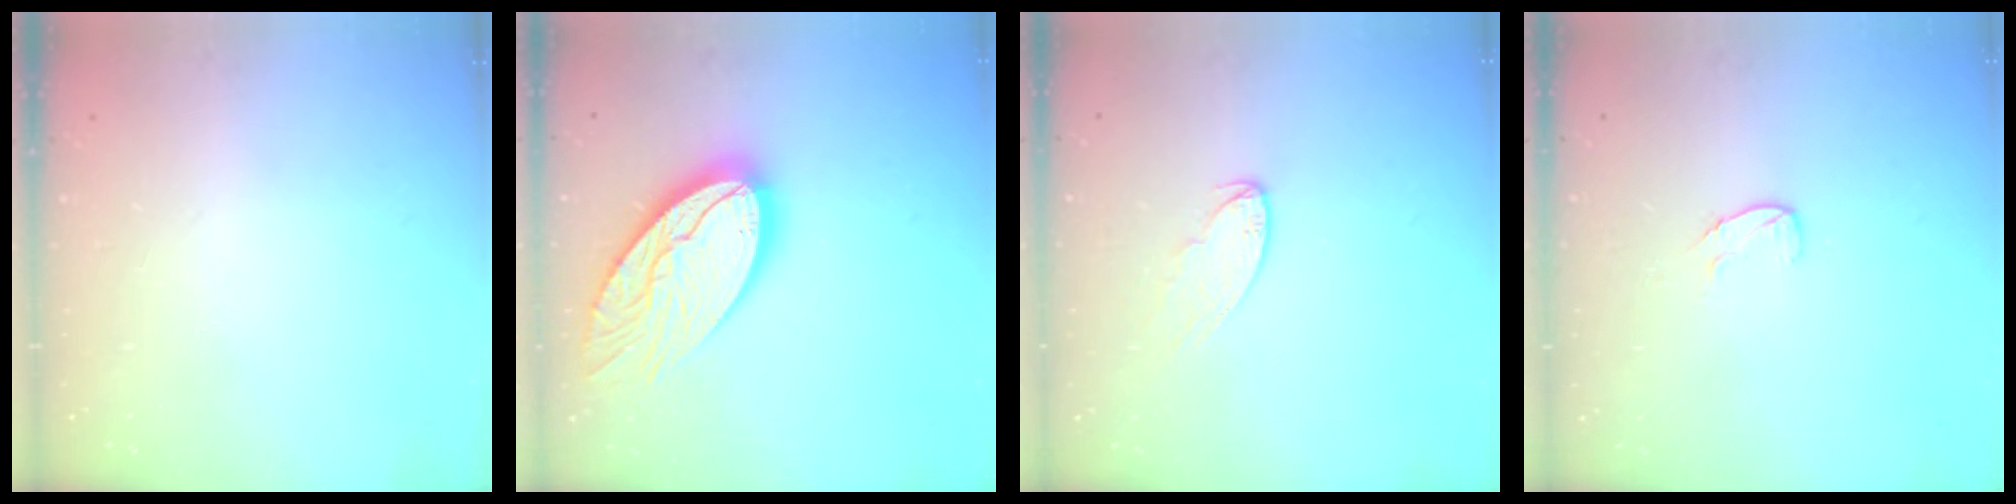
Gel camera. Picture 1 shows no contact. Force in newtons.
{"total": 22.2, "press": 22.1, "slide": 2.3}
{"total": 5.9, "press": 5.9, "slide": 0.4}
{"total": 5.5, "press": 5.4, "slide": 0.5}